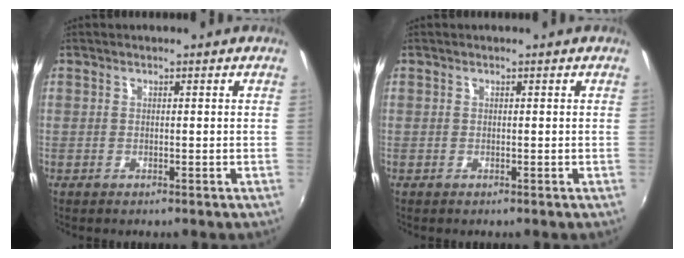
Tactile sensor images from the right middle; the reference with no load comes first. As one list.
[{"total": 0.0}]